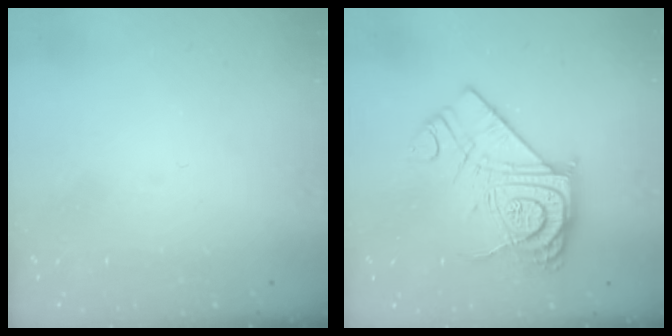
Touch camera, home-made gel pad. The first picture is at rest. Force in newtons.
{"total": 19.5, "press": 19.4, "slide": 1.6}